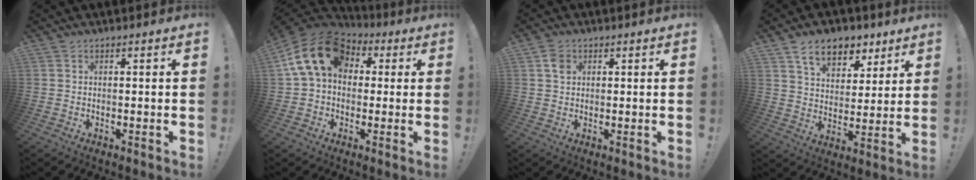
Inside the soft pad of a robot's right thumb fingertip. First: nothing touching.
{"total": 16.9, "force": [4.4, 11.4, 11.6], "torque": [-0.205, 0.002, 0.080]}
{"total": 3.6, "force": [1.4, 2.8, 1.8], "torque": [-0.016, -0.003, 0.024]}
{"total": 11.6, "force": [7.4, 7.1, 5.5], "torque": [-0.075, -0.041, 0.136]}